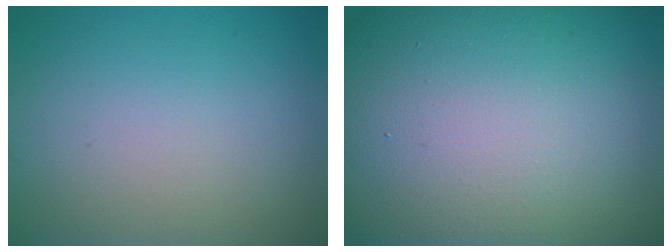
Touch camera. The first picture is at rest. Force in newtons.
{"total": 27.0, "press": 26.9, "slide": 1.7}